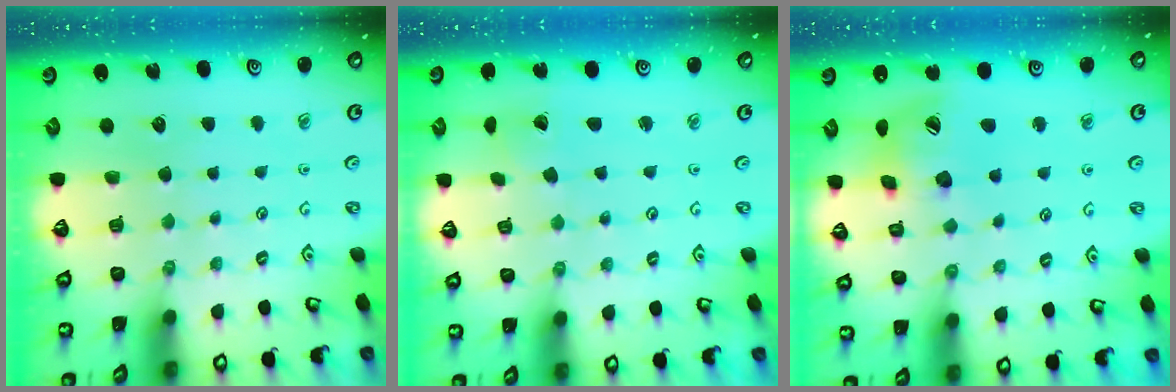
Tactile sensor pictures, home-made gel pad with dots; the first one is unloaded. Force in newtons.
{"total": 2.1, "press": 2.1, "slide": 0.2}
{"total": 14.7, "press": 14.6, "slide": 1.8}